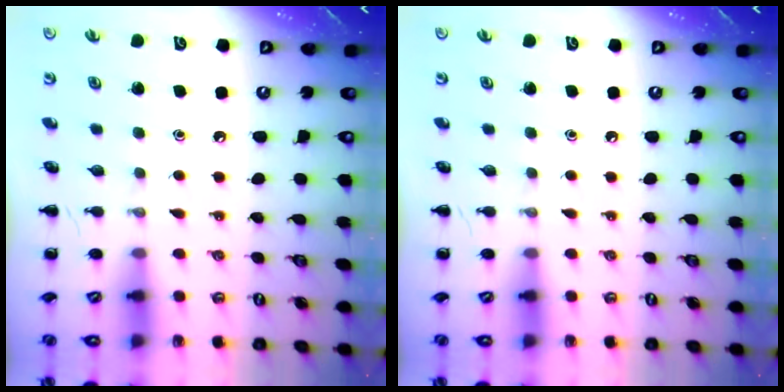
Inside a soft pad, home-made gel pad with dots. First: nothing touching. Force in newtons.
{"total": 0.0}